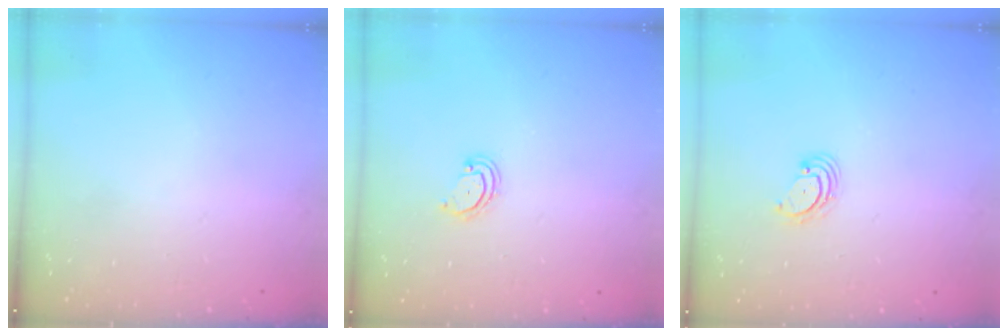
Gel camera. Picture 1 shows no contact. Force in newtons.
{"total": 2.8, "press": 2.8, "slide": 0.2}
{"total": 3.3, "press": 3.3, "slide": 0.6}